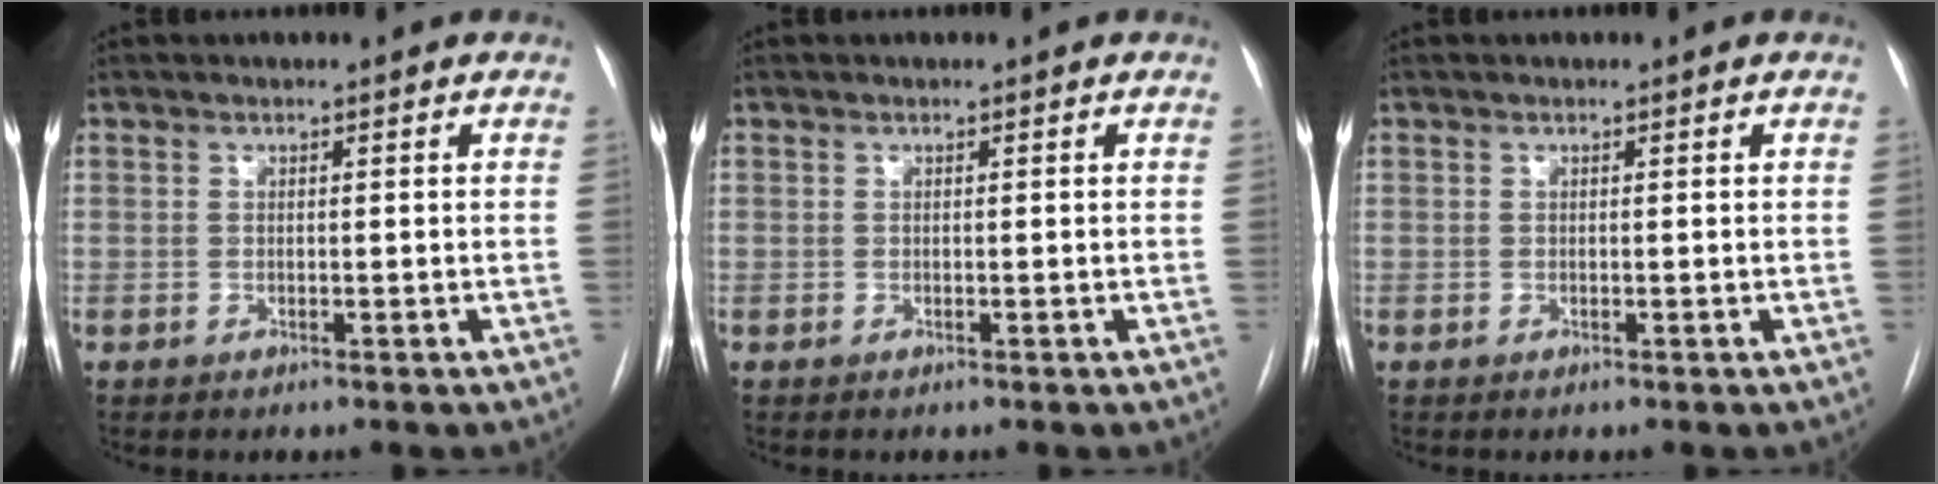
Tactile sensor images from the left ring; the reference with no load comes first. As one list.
[{"total": 0.0}, {"total": 0.0}]